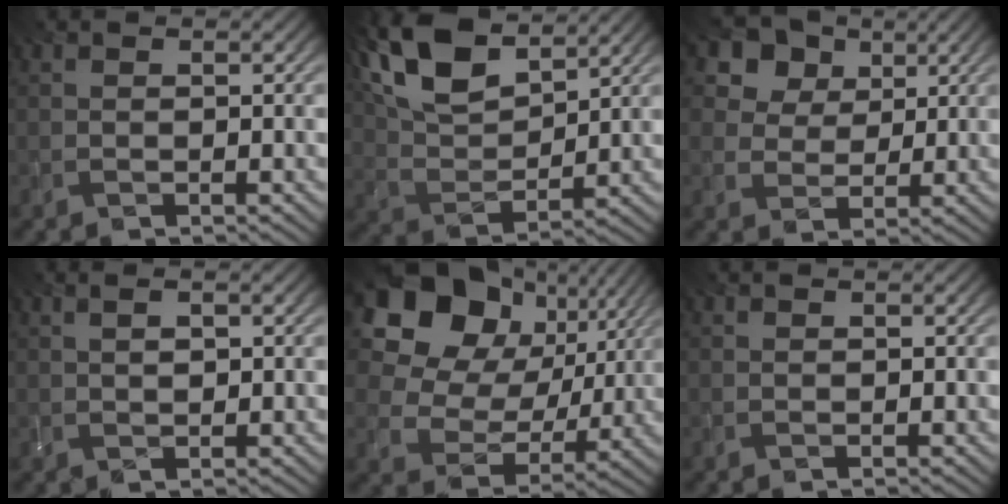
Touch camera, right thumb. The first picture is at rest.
{"total": 13.9, "force": [8.2, 6.4, 9.3], "torque": [-0.212, 0.022, 0.146]}
{"total": 9.9, "force": [5.7, 7.0, 4.2], "torque": [-0.125, 0.001, 0.105]}
{"total": 1.7, "force": [0.5, 0.6, 1.5], "torque": [-0.033, 0.003, 0.010]}
{"total": 17.9, "force": [7.5, 13.2, 9.5], "torque": [-0.220, 0.048, 0.137]}
{"total": 0.0}